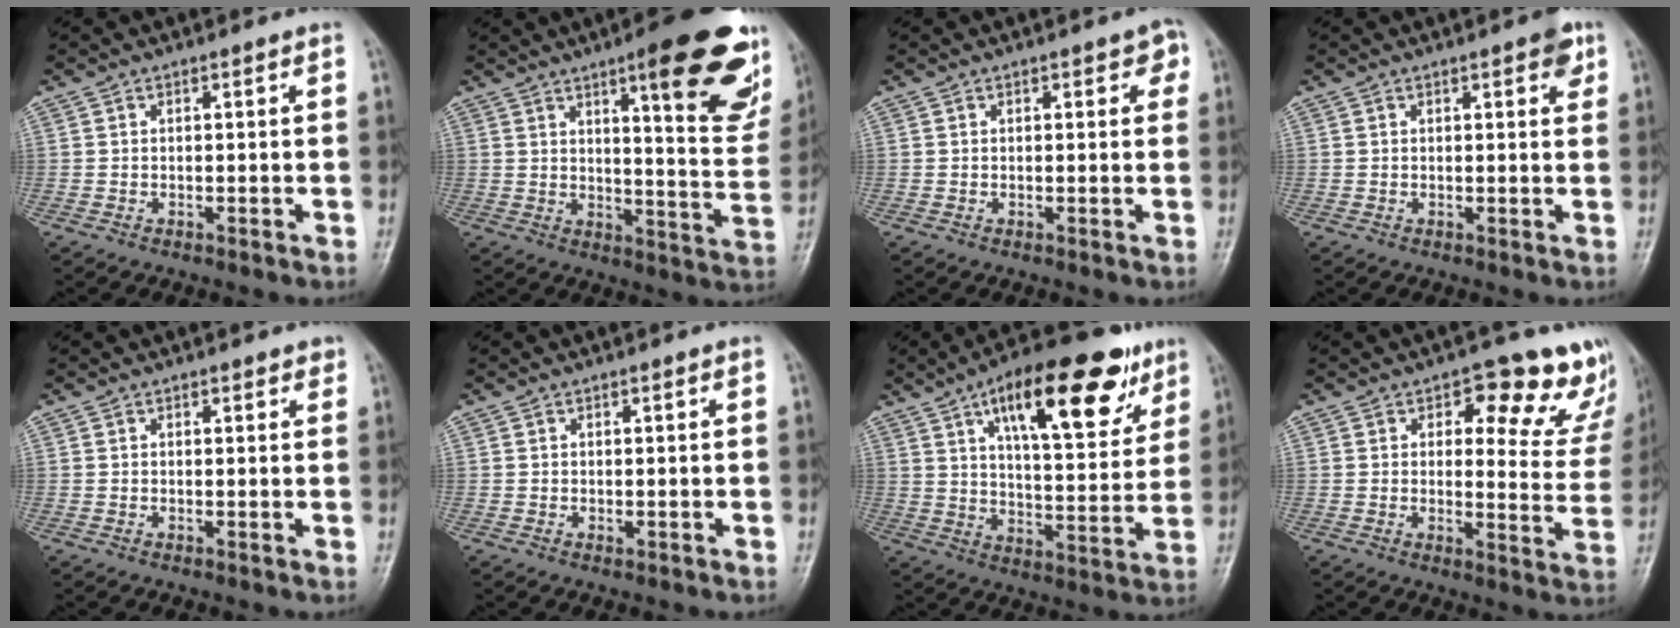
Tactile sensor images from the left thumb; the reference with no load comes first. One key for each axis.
{"total": 21.1, "fx": 11.2, "fy": 5.1, "fz": 17.1, "tx": -0.179, "ty": -0.053, "tz": 0.147}
{"total": 2.6, "fx": 1.0, "fy": 1.5, "fz": 1.9, "tx": -0.001, "ty": 0.001, "tz": 0.007}
{"total": 3.1, "fx": 1.6, "fy": 1.3, "fz": 2.3, "tx": -0.017, "ty": -0.003, "tz": 0.014}
{"total": 1.2, "fx": 0.8, "fy": 0.7, "fz": 0.5, "tx": 0.005, "ty": -0.004, "tz": 0.006}
{"total": 0.6, "fx": 0.0, "fy": 0.5, "fz": 0.4, "tx": -0.005, "ty": -0.001, "tz": -0.001}
{"total": 22.8, "fx": 11.9, "fy": 8.8, "fz": 17.3, "tx": -0.223, "ty": -0.027, "tz": 0.182}
{"total": 15.8, "fx": 10.3, "fy": 7.8, "fz": 9.2, "tx": -0.037, "ty": -0.057, "tz": 0.100}